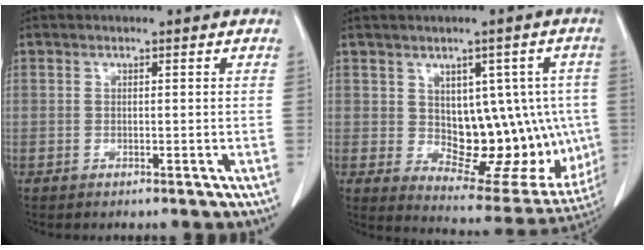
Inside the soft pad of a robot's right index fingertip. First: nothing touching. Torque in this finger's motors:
{"motor_torque": [0.26, 0.27, 0.27, 0.05]}